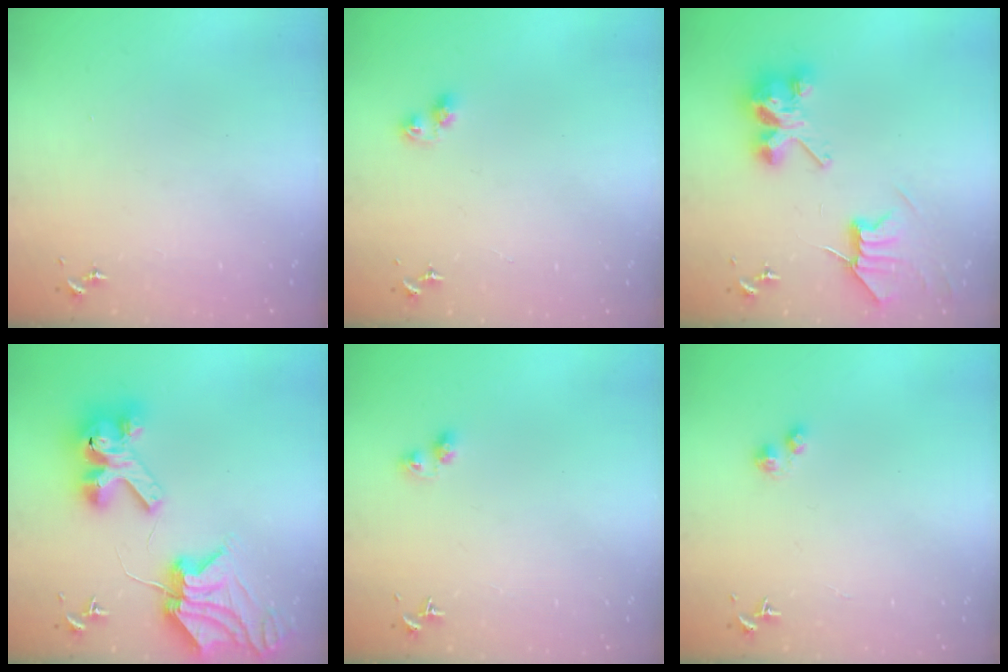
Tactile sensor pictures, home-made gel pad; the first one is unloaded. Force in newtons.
{"total": 6.6, "press": 6.5, "slide": 0.7}
{"total": 9.7, "press": 9.7, "slide": 0.5}
{"total": 14.6, "press": 14.5, "slide": 1.6}
{"total": 3.8, "press": 3.8, "slide": 0.2}
{"total": 2.1, "press": 2.1, "slide": 0.4}